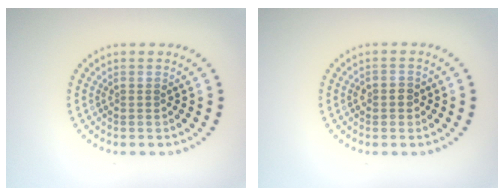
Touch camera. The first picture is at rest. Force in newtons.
{"total": 1.4, "press": 1.3, "slide": 0.4}